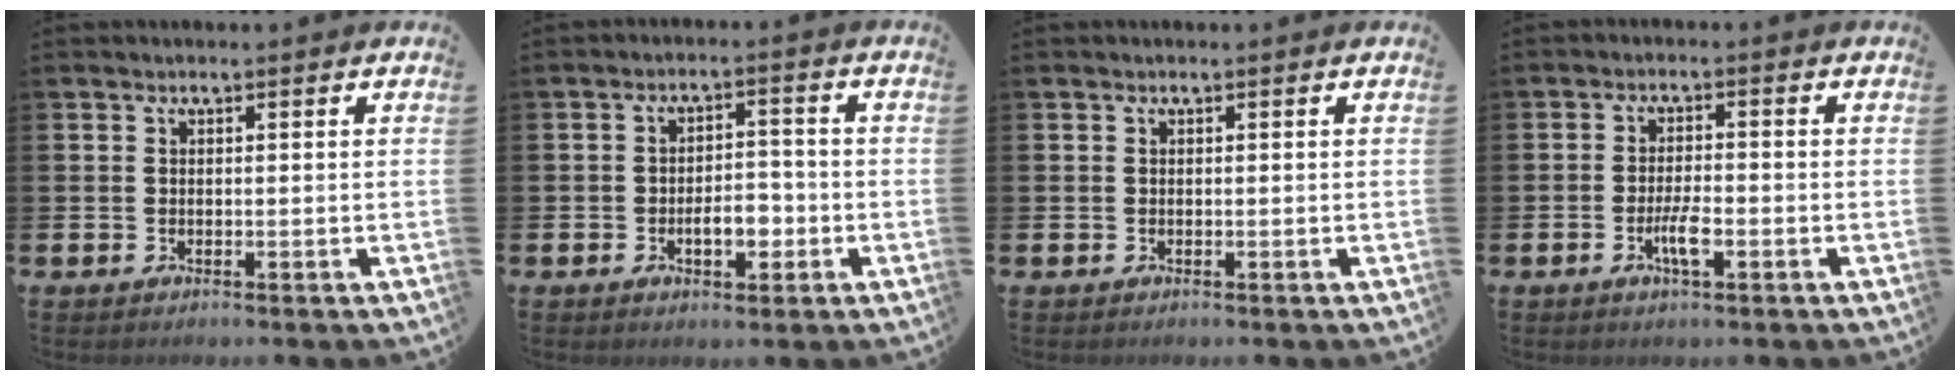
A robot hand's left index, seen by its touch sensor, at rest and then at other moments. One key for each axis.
{"total": 4.4, "fx": -1.4, "fy": 2.4, "fz": 3.4, "tx": -0.046, "ty": 0.002, "tz": -0.031}
{"total": 0.0}
{"total": 3.5, "fx": -1.2, "fy": 0.9, "fz": 3.1, "tx": -0.054, "ty": -0.003, "tz": -0.026}